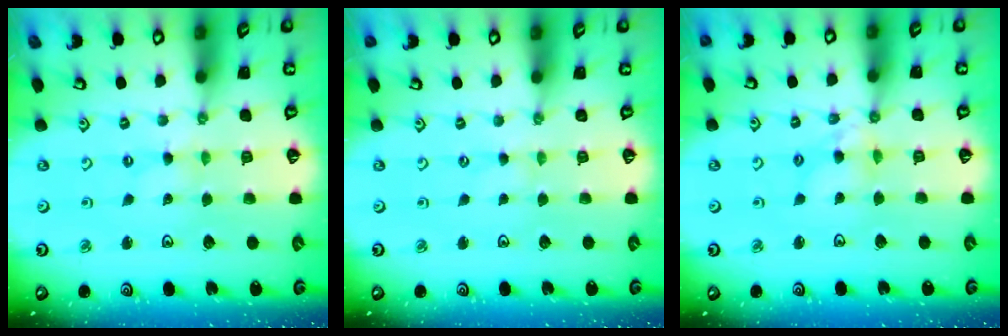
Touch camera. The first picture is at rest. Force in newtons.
{"total": 0.7, "press": 0.7, "slide": 0.1}
{"total": 5.7, "press": 5.7, "slide": 0.3}